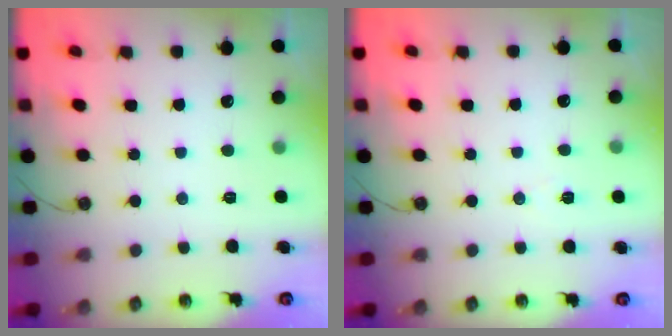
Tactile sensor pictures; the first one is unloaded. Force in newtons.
{"total": 5.3, "press": 3.1, "slide": 4.3}